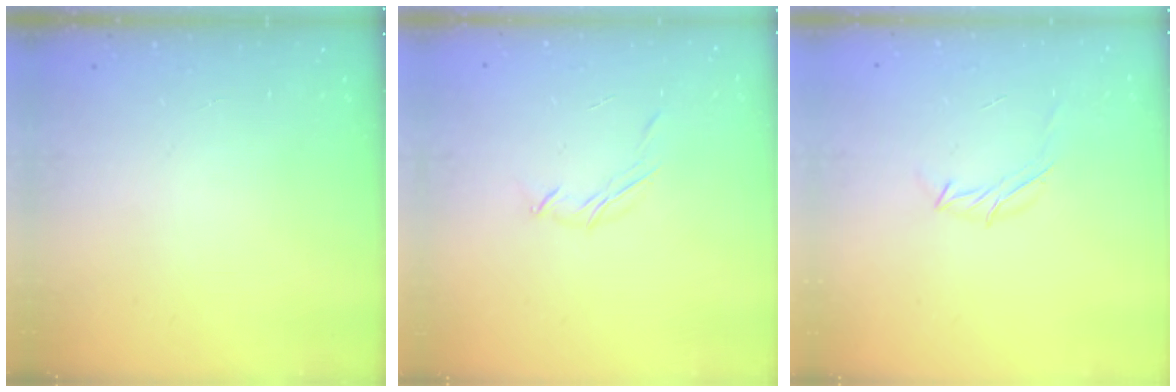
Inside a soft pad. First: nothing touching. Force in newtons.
{"total": 3.6, "press": 3.5, "slide": 0.8}
{"total": 6.0, "press": 5.9, "slide": 1.1}